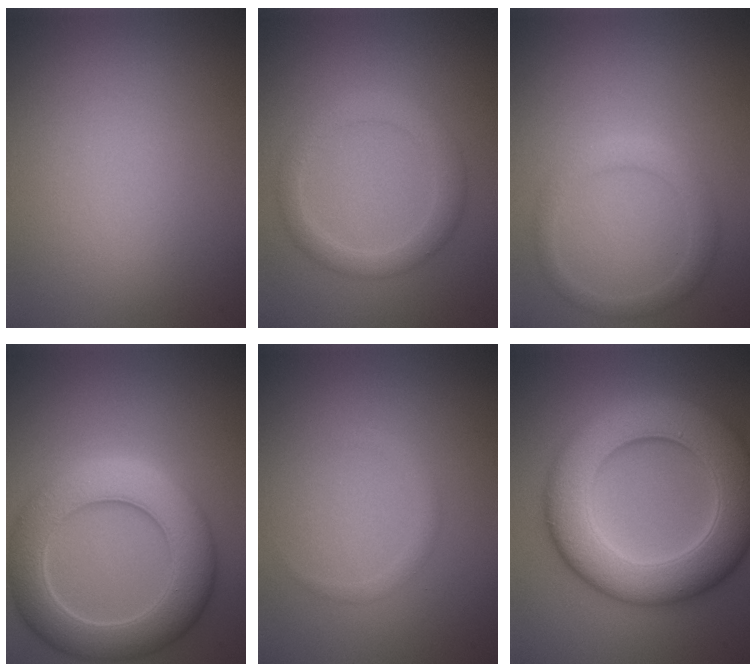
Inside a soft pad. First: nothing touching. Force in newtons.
{"total": 2.9, "press": 2.8, "slide": 0.1}
{"total": 2.1, "press": 2.0, "slide": 0.3}
{"total": 7.9, "press": 7.9, "slide": 0.5}
{"total": 1.0, "press": 1.0, "slide": 0.0}
{"total": 11.3, "press": 11.3, "slide": 0.2}